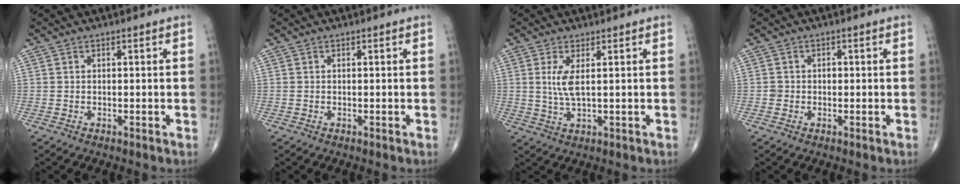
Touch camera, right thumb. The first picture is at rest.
{"total": 0.0}
{"total": 4.2, "force": [0.9, 1.1, 3.9], "torque": [-0.094, -0.010, 0.023]}
{"total": 1.5, "force": [-0.2, 1.4, 0.5], "torque": [0.000, 0.005, -0.004]}